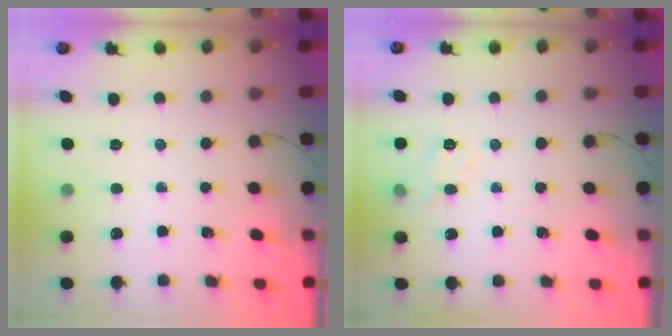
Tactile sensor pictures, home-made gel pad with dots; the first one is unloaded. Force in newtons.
{"total": 8.2, "press": 8.1, "slide": 1.1}